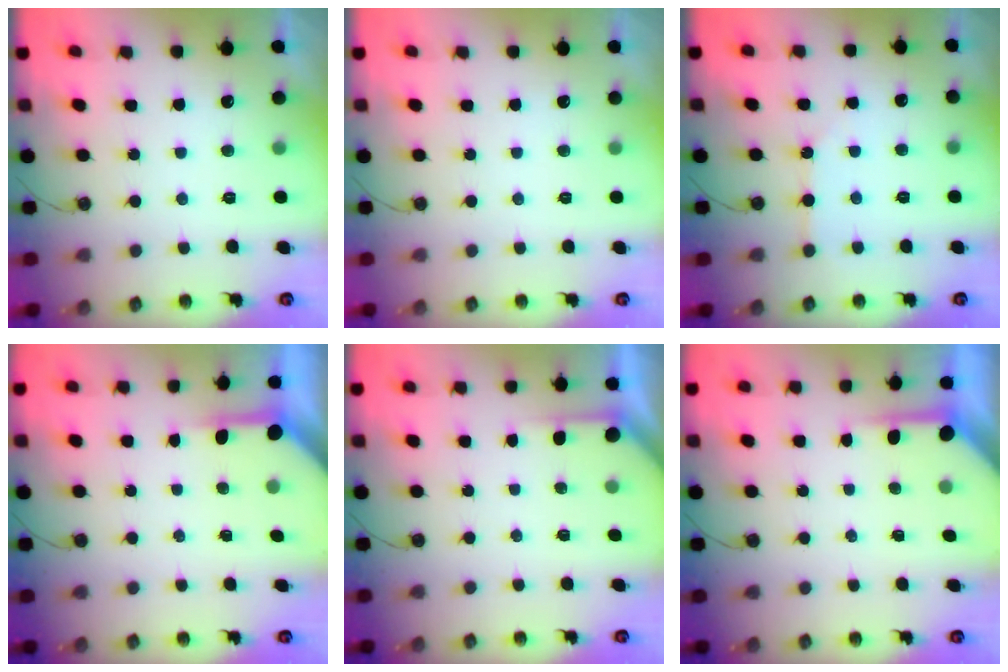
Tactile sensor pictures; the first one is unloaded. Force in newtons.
{"total": 0.0}
{"total": 2.4, "press": 2.4, "slide": 0.4}
{"total": 3.8, "press": 3.8, "slide": 0.5}
{"total": 2.2, "press": 2.2, "slide": 0.3}
{"total": 4.5, "press": 4.4, "slide": 0.3}